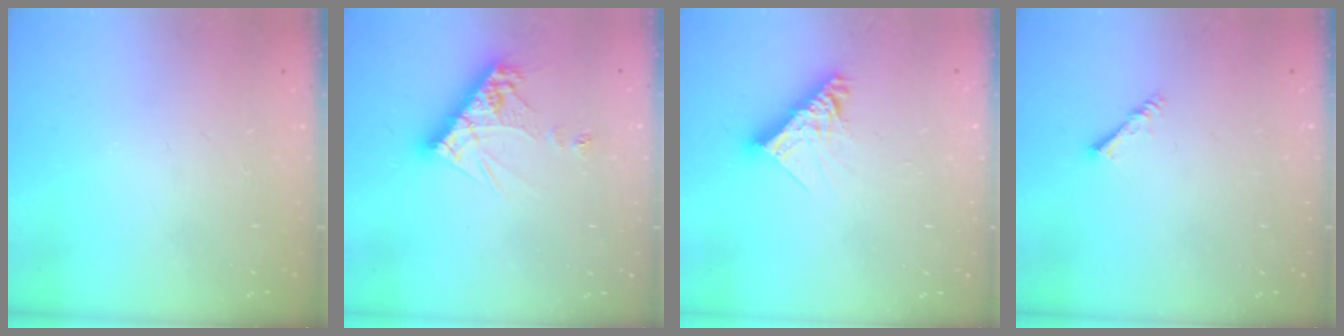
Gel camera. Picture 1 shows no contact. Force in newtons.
{"total": 11.7, "press": 11.6, "slide": 1.1}
{"total": 11.5, "press": 11.4, "slide": 1.1}
{"total": 1.6, "press": 1.5, "slide": 0.3}